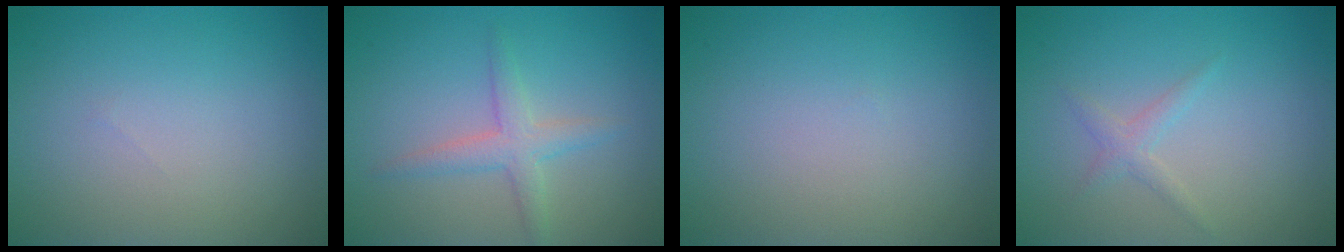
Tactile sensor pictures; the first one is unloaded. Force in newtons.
{"total": 2.5, "press": 2.5, "slide": 0.1}
{"total": 0.0}
{"total": 1.2, "press": 1.2, "slide": 0.1}